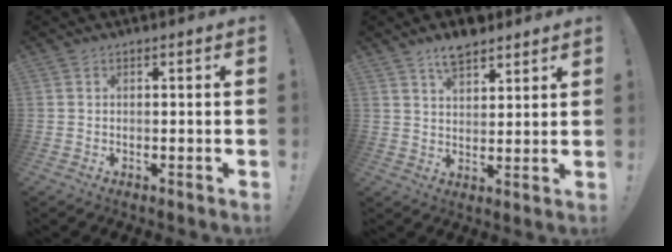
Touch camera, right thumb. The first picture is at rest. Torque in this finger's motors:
{"motor_torque": [-0.48, 0.71, 0.24, 0.12, 0.01]}